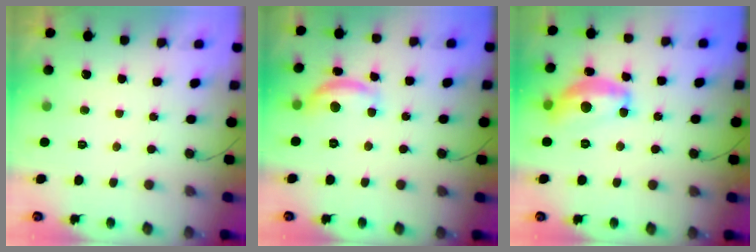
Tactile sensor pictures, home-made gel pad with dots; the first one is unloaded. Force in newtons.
{"total": 11.6, "press": 11.5, "slide": 0.7}
{"total": 14.7, "press": 14.7, "slide": 0.7}